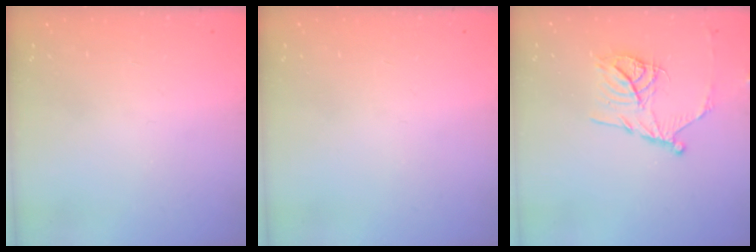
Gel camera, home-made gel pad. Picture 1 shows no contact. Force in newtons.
{"total": 0.0}
{"total": 13.1, "press": 13.1, "slide": 1.0}